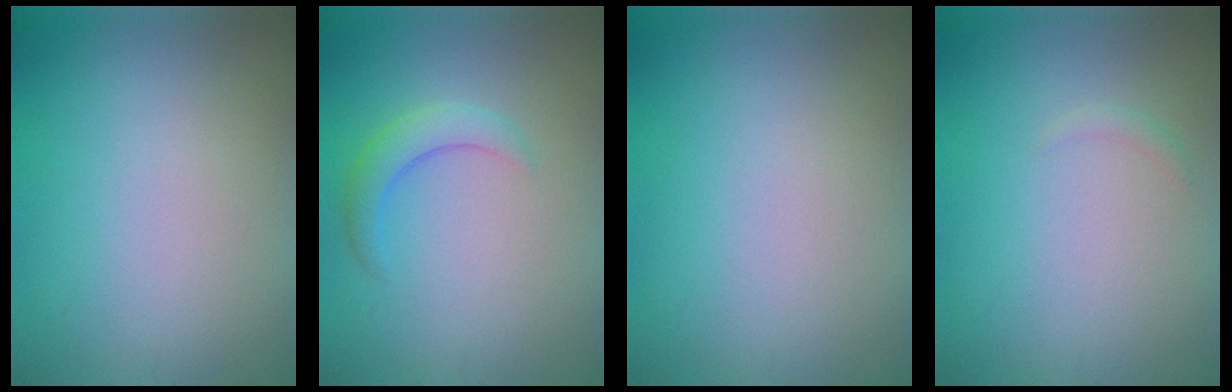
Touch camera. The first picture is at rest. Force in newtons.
{"total": 2.5, "press": 2.5, "slide": 0.2}
{"total": 0.0}
{"total": 0.7, "press": 0.7, "slide": 0.0}